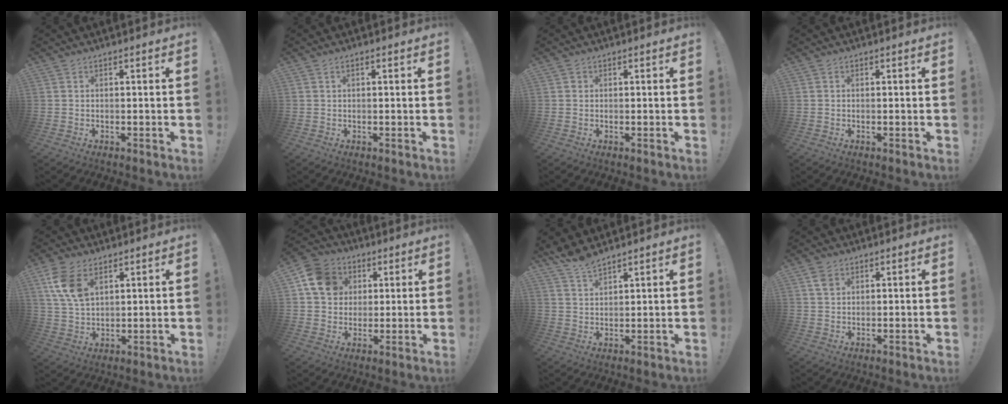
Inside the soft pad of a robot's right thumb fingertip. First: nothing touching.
{"total": 0.5, "force": [0.0, 0.3, 0.4], "torque": [-0.010, 0.002, 0.000]}
{"total": 0.8, "force": [0.2, 0.8, 0.0], "torque": [0.006, 0.001, 0.001]}
{"total": 0.0}
{"total": 10.3, "force": [4.9, 6.2, 6.6], "torque": [-0.131, -0.011, 0.094]}
{"total": 12.7, "force": [4.1, 10.8, 5.3], "torque": [-0.067, -0.007, 0.083]}
{"total": 5.0, "force": [4.6, 0.7, 1.8], "torque": [-0.039, -0.029, 0.085]}
{"total": 2.8, "force": [1.5, 2.0, 1.3], "torque": [-0.004, -0.007, 0.024]}